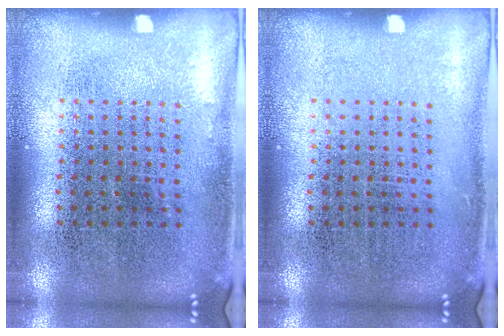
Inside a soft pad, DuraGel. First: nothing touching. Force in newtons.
{"total": 0.0}